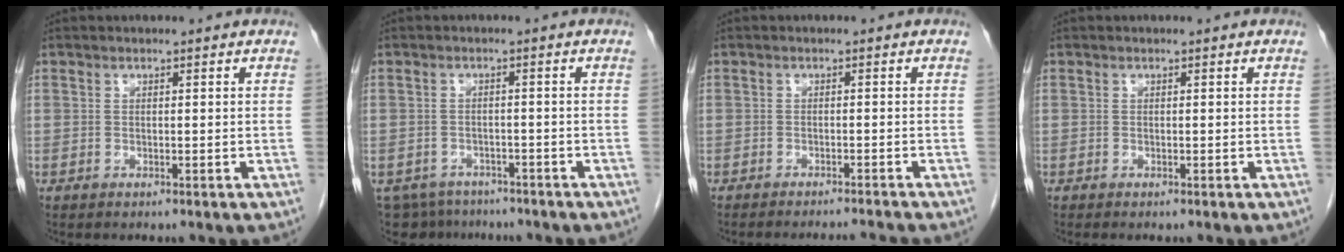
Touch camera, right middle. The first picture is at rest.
{"total": 6.8, "force": [-5.9, 3.4, 0.5], "torque": [-0.008, 0.004, -0.080]}
{"total": 5.2, "force": [-4.9, -1.3, 1.0], "torque": [-0.007, -0.003, -0.066]}
{"total": 0.0}